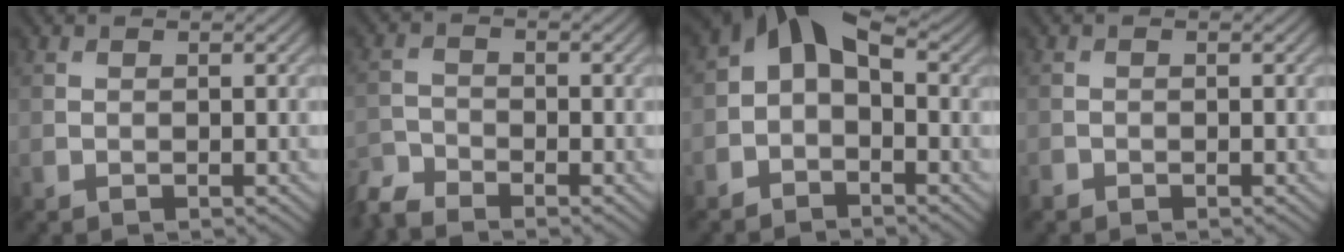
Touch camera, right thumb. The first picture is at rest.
{"total": 3.6, "force": [-3.5, 0.6, 0.7], "torque": [-0.021, -0.008, -0.082]}
{"total": 6.2, "force": [-0.4, 4.2, 4.5], "torque": [-0.075, 0.016, -0.029]}
{"total": 0.7, "force": [-0.7, 0.2, 0.0], "torque": [-0.002, 0.000, -0.014]}